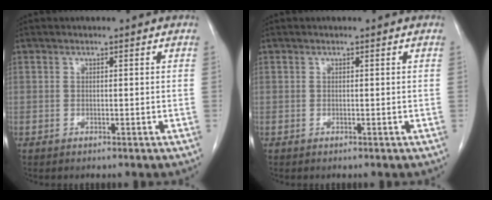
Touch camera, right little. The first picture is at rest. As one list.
[{"total": 0.0}]